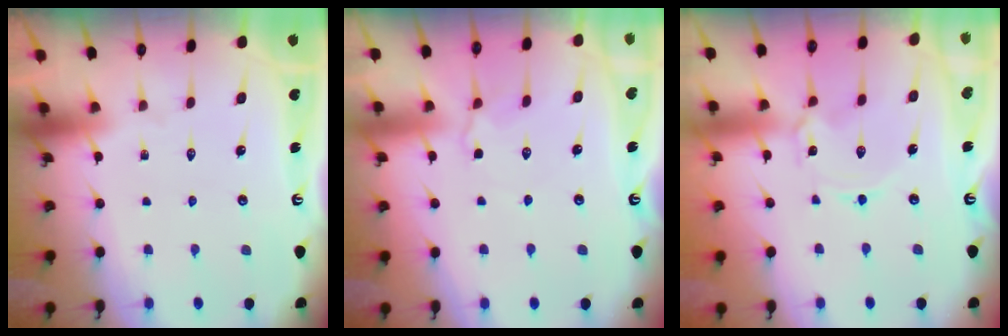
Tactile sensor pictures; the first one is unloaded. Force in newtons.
{"total": 2.6, "press": 2.5, "slide": 0.7}
{"total": 1.5, "press": 1.4, "slide": 0.2}